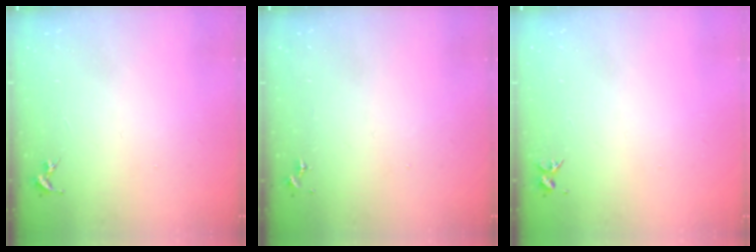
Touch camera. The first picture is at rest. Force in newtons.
{"total": 0.0}
{"total": 3.3, "press": 3.3, "slide": 0.4}